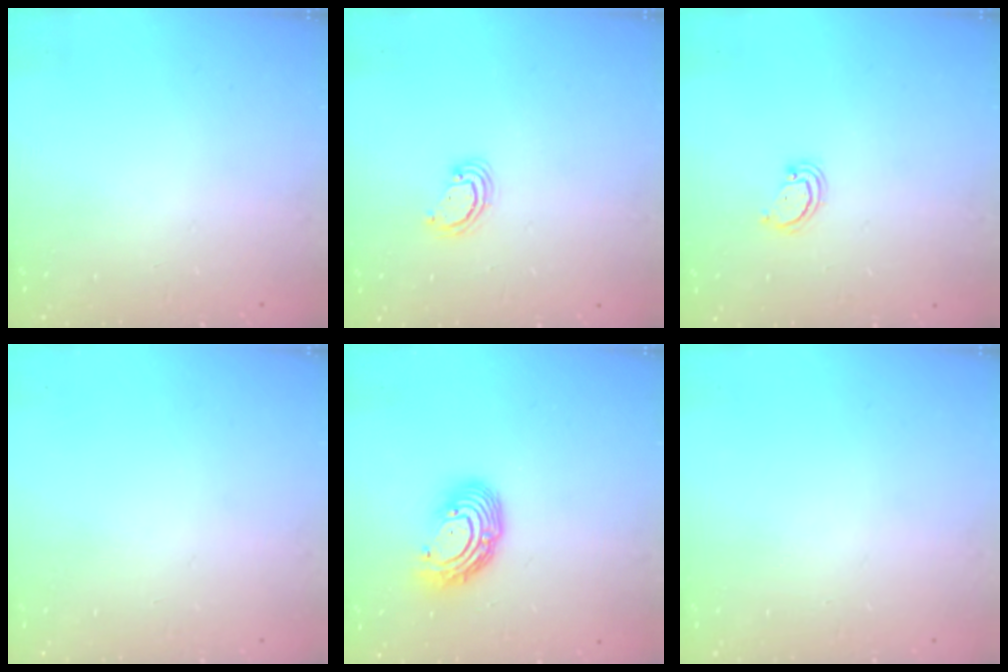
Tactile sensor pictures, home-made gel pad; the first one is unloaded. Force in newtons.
{"total": 2.8, "press": 2.8, "slide": 0.3}
{"total": 2.5, "press": 2.4, "slide": 0.2}
{"total": 0.0}
{"total": 10.7, "press": 10.6, "slide": 0.9}
{"total": 0.0}